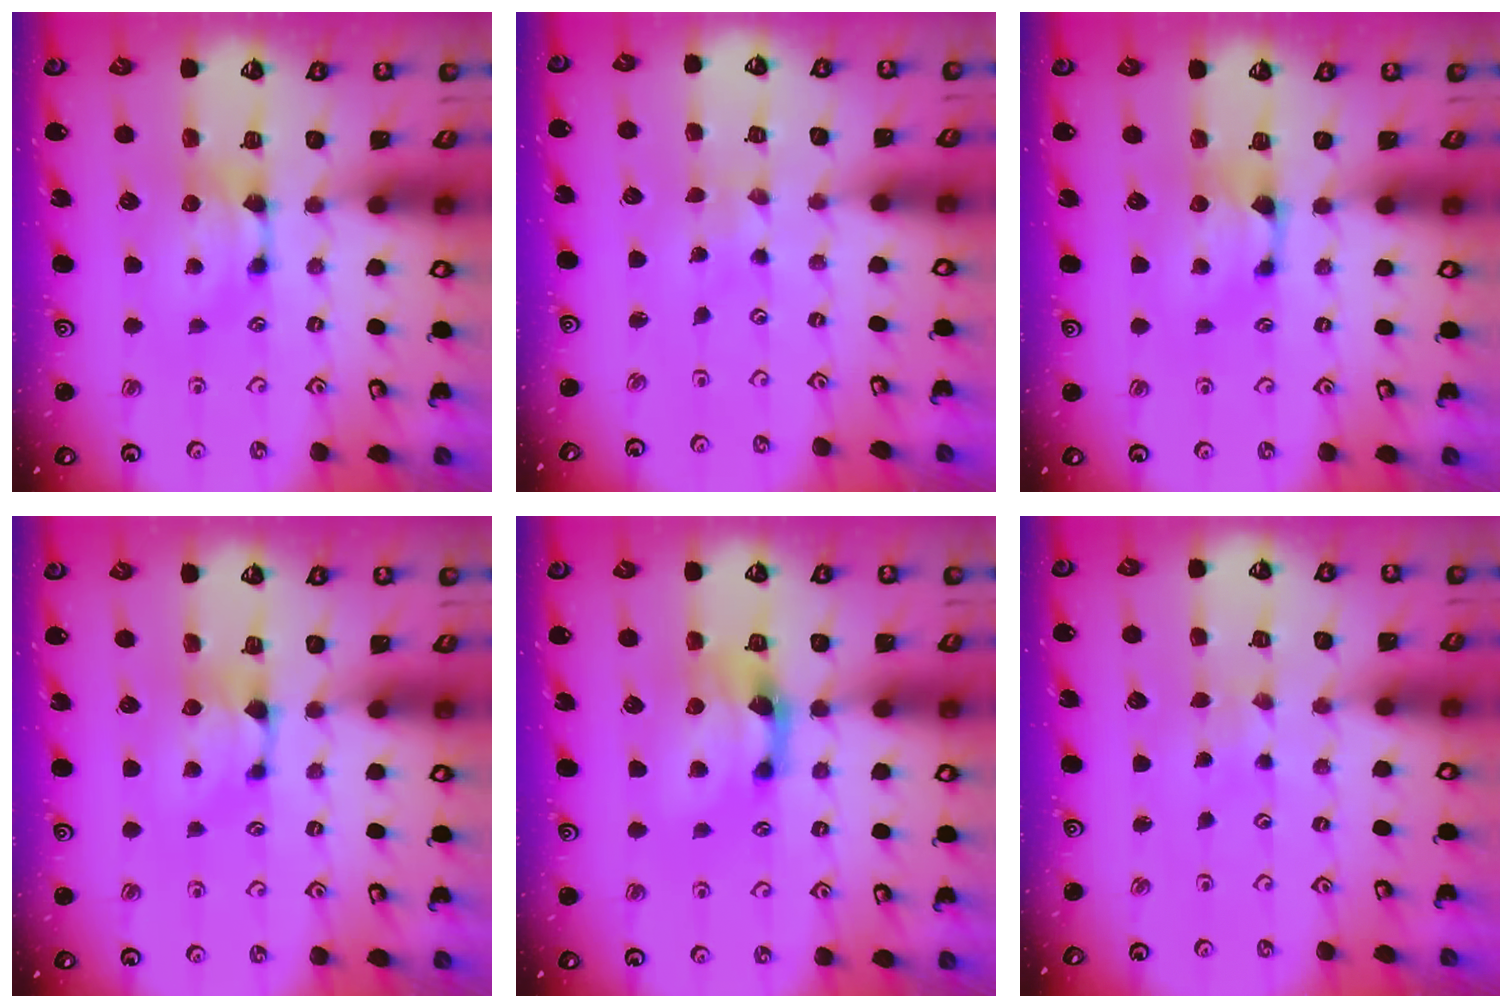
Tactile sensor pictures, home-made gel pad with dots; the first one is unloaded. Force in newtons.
{"total": 5.3, "press": 5.3, "slide": 0.2}
{"total": 1.0, "press": 0.7, "slide": 0.6}
{"total": 0.9, "press": 0.2, "slide": 0.9}
{"total": 2.8, "press": 2.4, "slide": 1.5}
{"total": 4.7, "press": 4.6, "slide": 0.2}